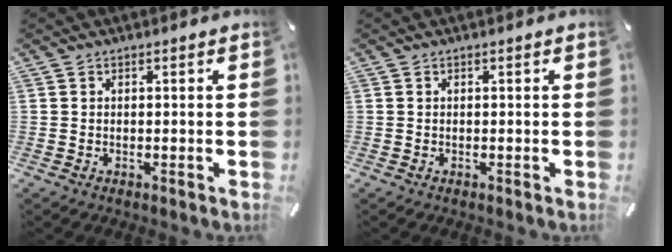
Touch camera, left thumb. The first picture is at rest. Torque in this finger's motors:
{"motor_torque": [0.00, 0.00, 0.00, 0.00, 0.00]}